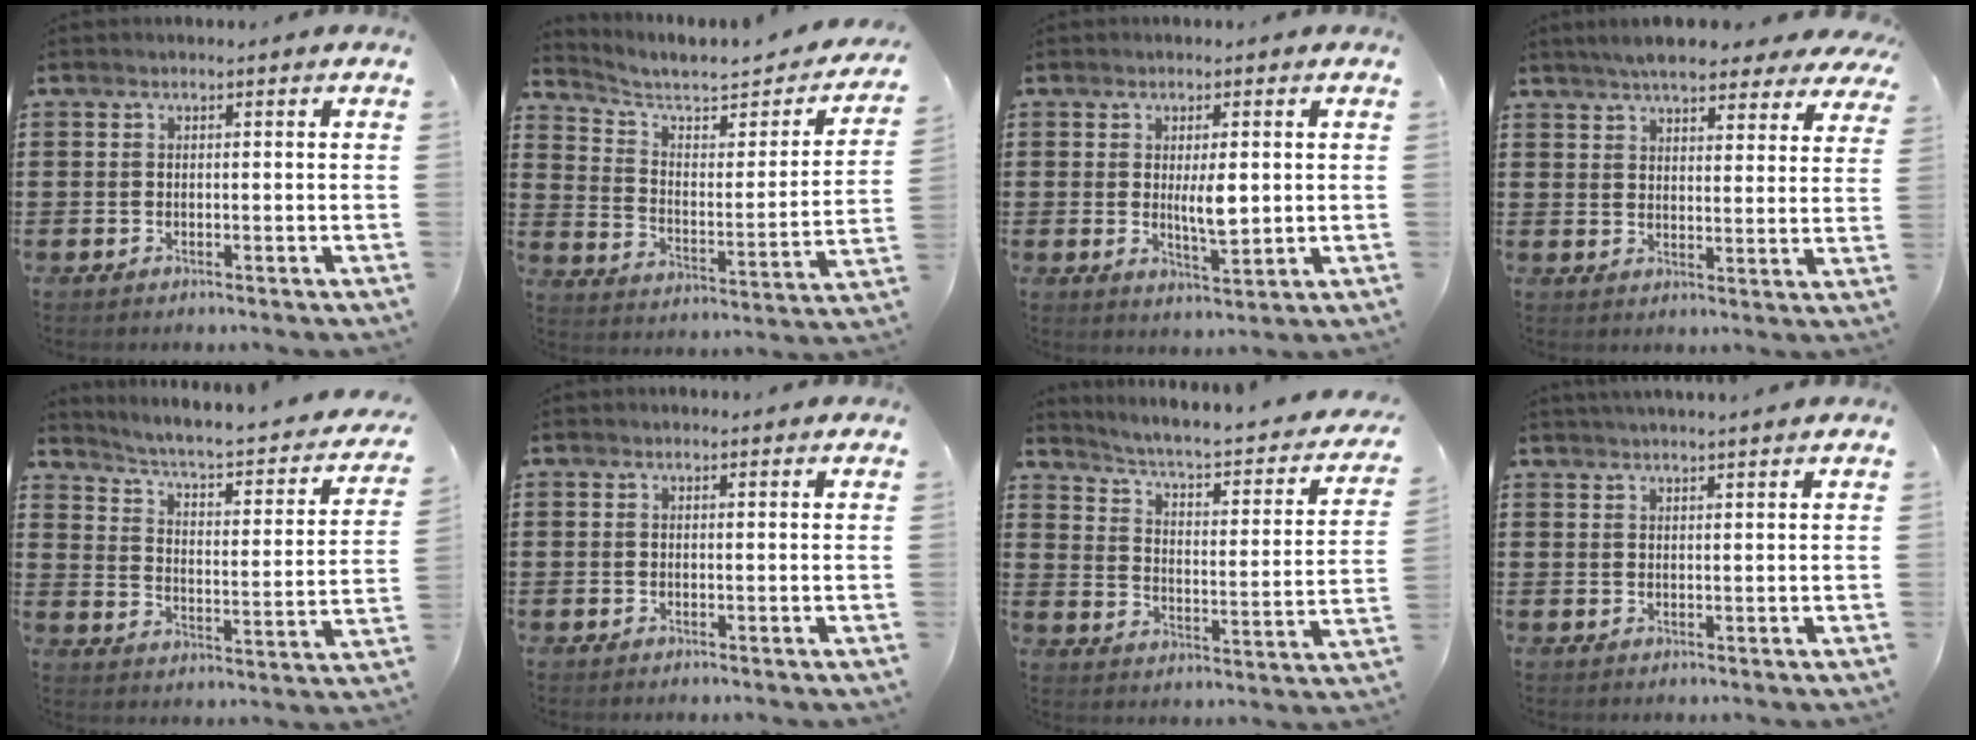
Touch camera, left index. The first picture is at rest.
{"total": 5.2, "force": [4.1, 1.6, 2.6], "torque": [-0.067, -0.033, 0.062]}
{"total": 4.7, "force": [0.7, 1.5, 4.4], "torque": [-0.069, -0.004, 0.008]}
{"total": 5.9, "force": [5.5, 0.8, 2.2], "torque": [-0.056, -0.015, 0.097]}
{"total": 3.2, "force": [2.4, 0.2, 2.1], "torque": [-0.058, -0.032, 0.028]}
{"total": 0.5, "force": [0.5, 0.2, 0.1], "torque": [-0.002, 0.001, 0.010]}
{"total": 3.3, "force": [2.5, 0.2, 2.1], "torque": [-0.058, -0.032, 0.030]}
{"total": 2.0, "force": [1.9, -0.4, 0.3], "torque": [-0.008, -0.003, 0.037]}